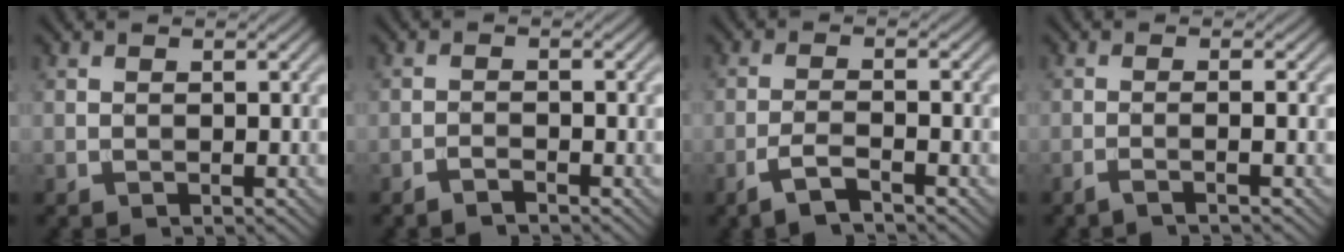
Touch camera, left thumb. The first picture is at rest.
{"total": 1.4, "force": [-1.3, 0.1, 0.7], "torque": [-0.013, 0.002, -0.028]}
{"total": 3.6, "force": [-2.4, 0.6, 2.6], "torque": [-0.050, 0.006, -0.059]}
{"total": 2.3, "force": [-1.0, 0.2, 2.0], "torque": [-0.024, 0.007, -0.035]}